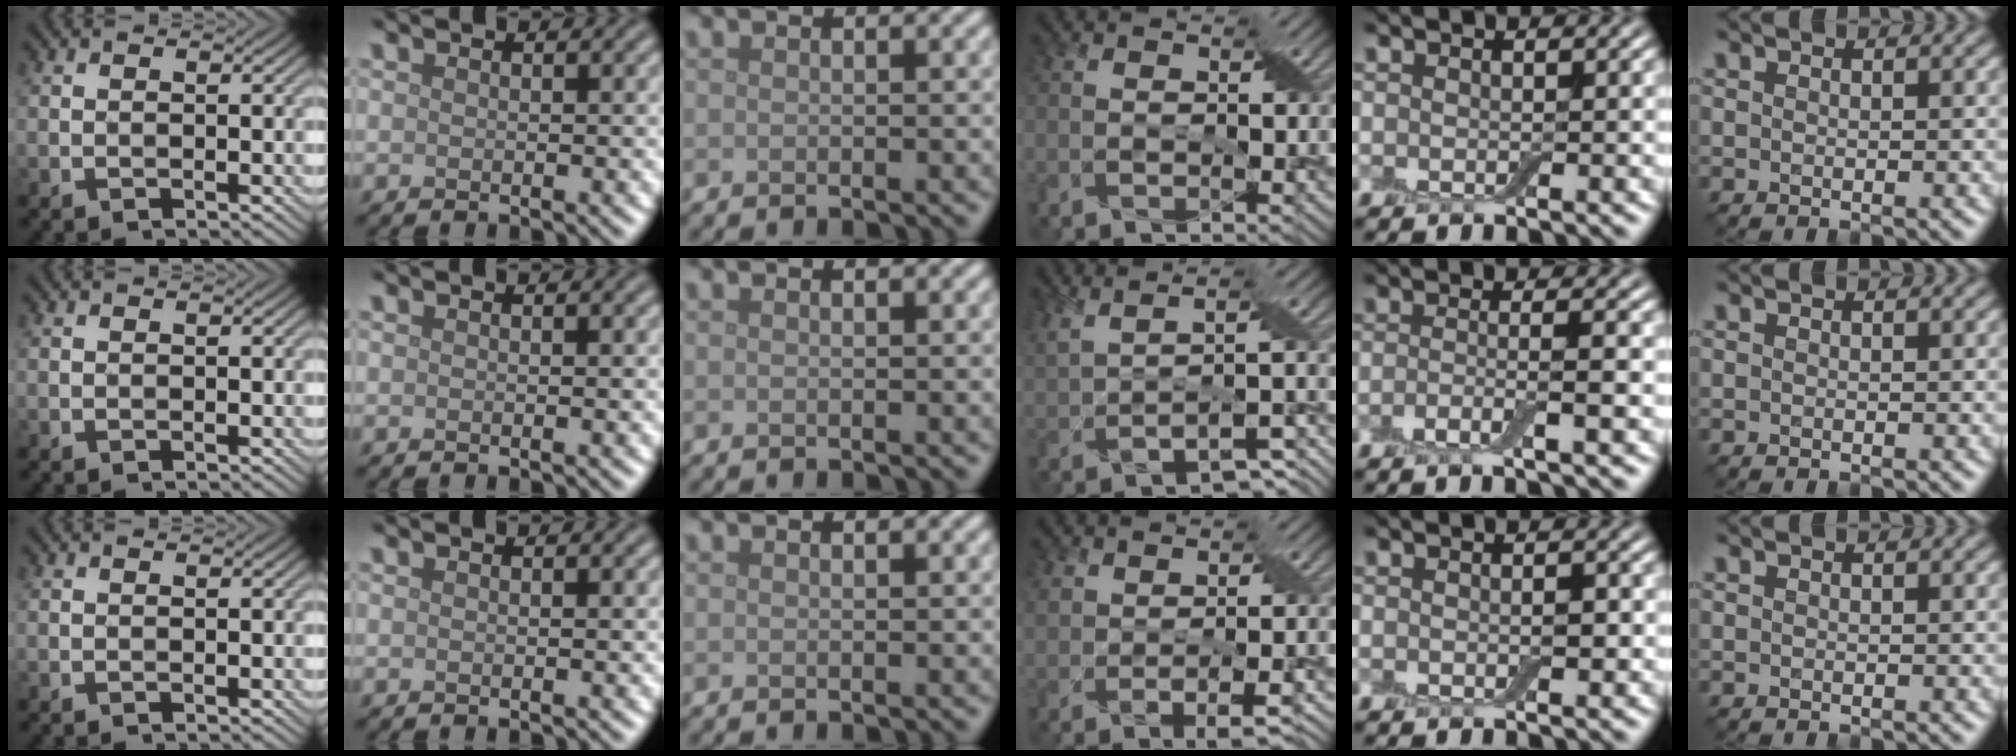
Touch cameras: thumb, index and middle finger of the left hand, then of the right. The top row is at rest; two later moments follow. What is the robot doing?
{"motion": "peel", "object": "adhesive wrap"}